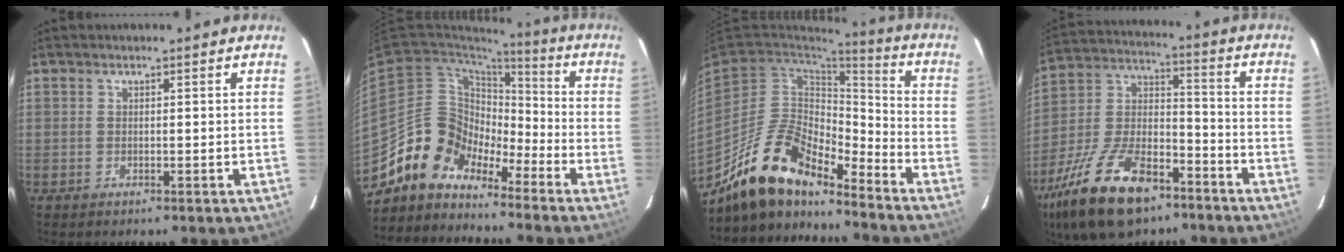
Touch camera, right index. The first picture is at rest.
{"total": 10.7, "force": [-9.0, 5.7, 1.6], "torque": [-0.035, 0.041, -0.186]}
{"total": 16.9, "force": [-13.9, 5.3, 8.0], "torque": [-0.156, 0.008, -0.261]}
{"total": 22.3, "force": [-13.8, 10.4, 14.1], "torque": [-0.293, -0.006, -0.239]}